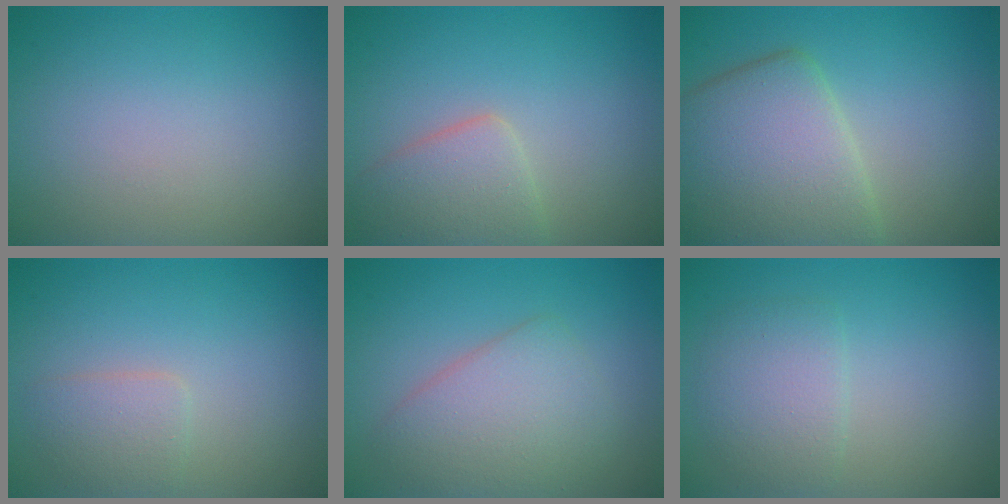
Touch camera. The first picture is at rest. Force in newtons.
{"total": 3.6, "press": 3.6, "slide": 0.2}
{"total": 7.8, "press": 7.8, "slide": 0.4}
{"total": 2.0, "press": 2.0, "slide": 0.1}
{"total": 4.4, "press": 4.4, "slide": 0.1}
{"total": 2.9, "press": 2.9, "slide": 0.1}